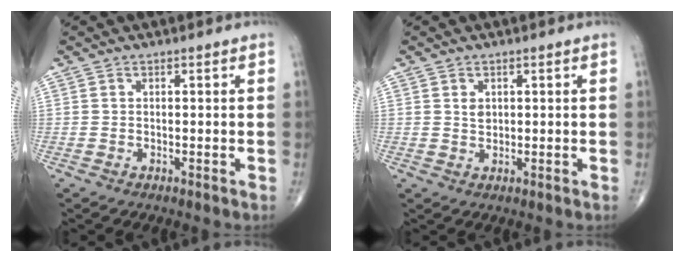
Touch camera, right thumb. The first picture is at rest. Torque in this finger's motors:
{"motor_torque": [0.26, 0.09, 0.02, -0.25, -0.03]}